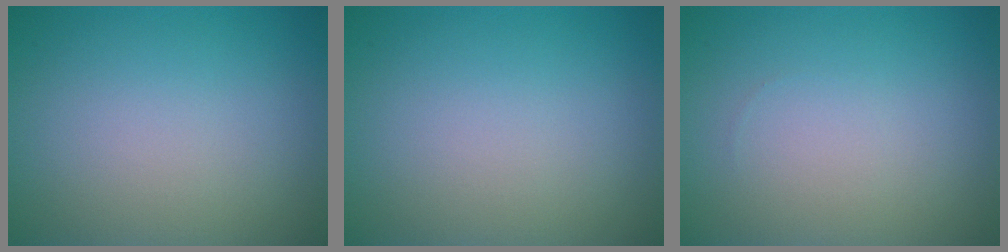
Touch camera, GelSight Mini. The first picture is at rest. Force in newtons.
{"total": 0.0}
{"total": 0.0}